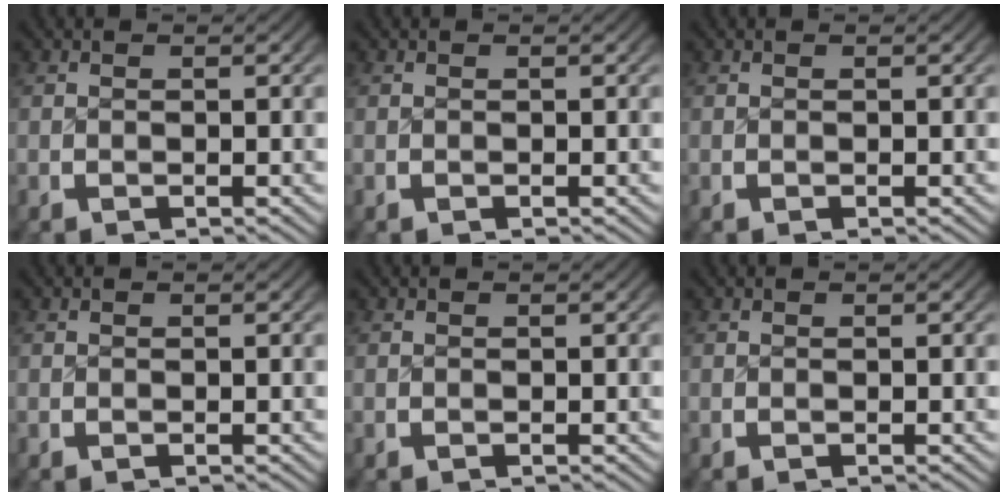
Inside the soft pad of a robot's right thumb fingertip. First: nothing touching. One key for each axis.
{"total": 0.0}
{"total": 0.0}
{"total": 0.0}
{"total": 0.0}
{"total": 0.0}